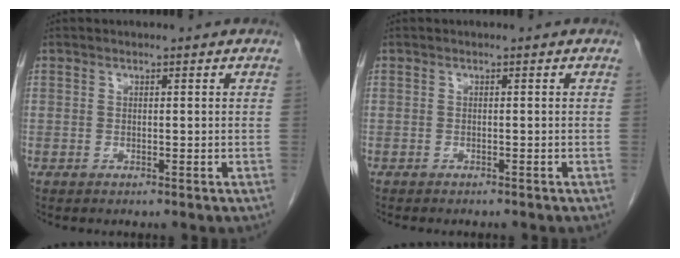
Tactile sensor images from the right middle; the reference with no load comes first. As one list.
[{"total": 3.2, "force": [-2.8, 0.8, 1.3], "torque": [-0.020, -0.007, -0.032]}]